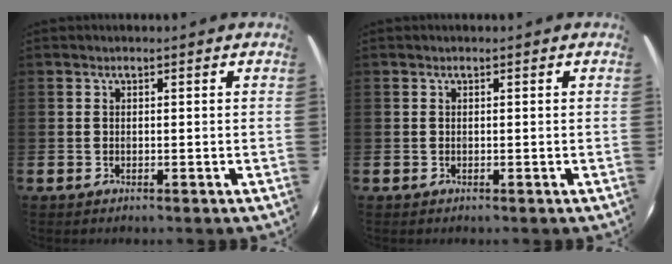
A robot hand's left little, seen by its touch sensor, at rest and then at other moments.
{"total": 0.0}